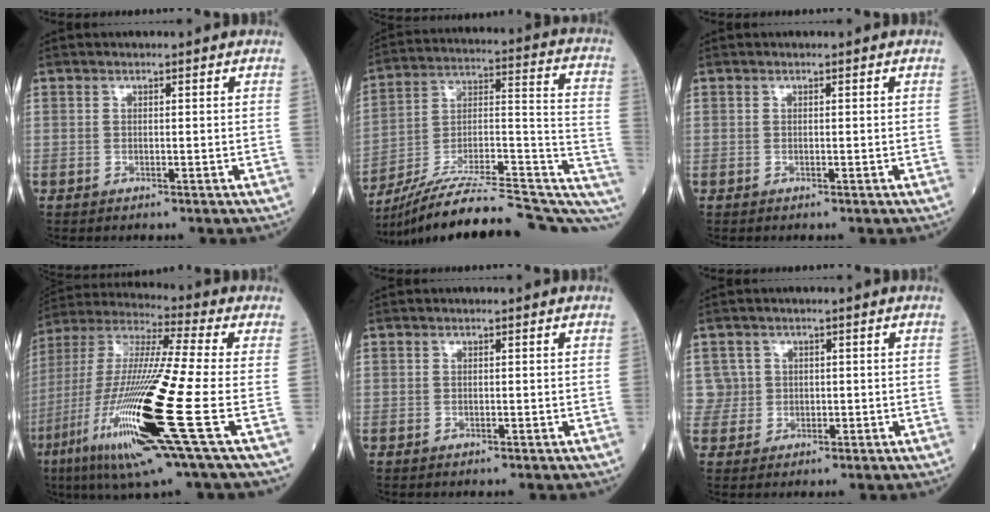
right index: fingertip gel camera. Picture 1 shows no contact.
{"total": 26.2, "force": [-21.1, 4.7, 14.8], "torque": [-0.180, 0.034, -0.316]}
{"total": 0.0}
{"total": 23.9, "force": [-7.8, 0.8, 22.6], "torque": [-0.469, -0.041, -0.148]}
{"total": 0.0}
{"total": 3.3, "force": [0.8, 3.1, -0.5], "torque": [0.029, 0.009, 0.012]}